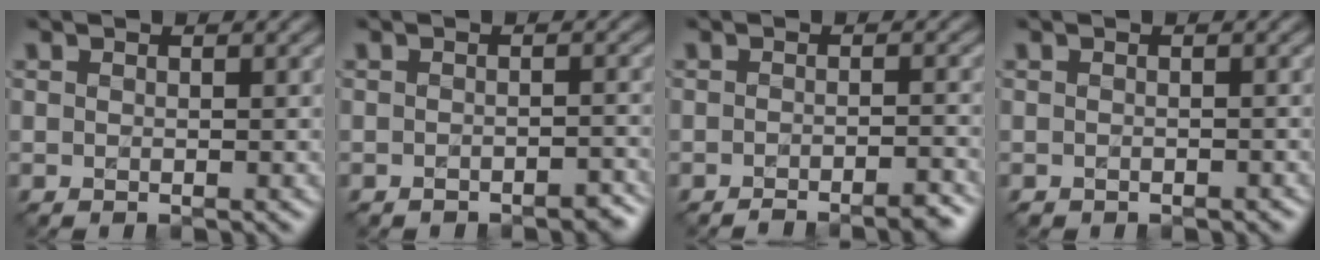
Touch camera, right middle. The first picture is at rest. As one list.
[{"total": 1.8, "force": [-1.4, 0.7, 0.8], "torque": [-0.009, 0.003, -0.017]}, {"total": 3.0, "force": [-2.5, 0.5, 1.6], "torque": [-0.016, 0.005, -0.038]}, {"total": 0.6, "force": [-0.5, 0.3, 0.1], "torque": [-0.001, -0.003, -0.007]}]